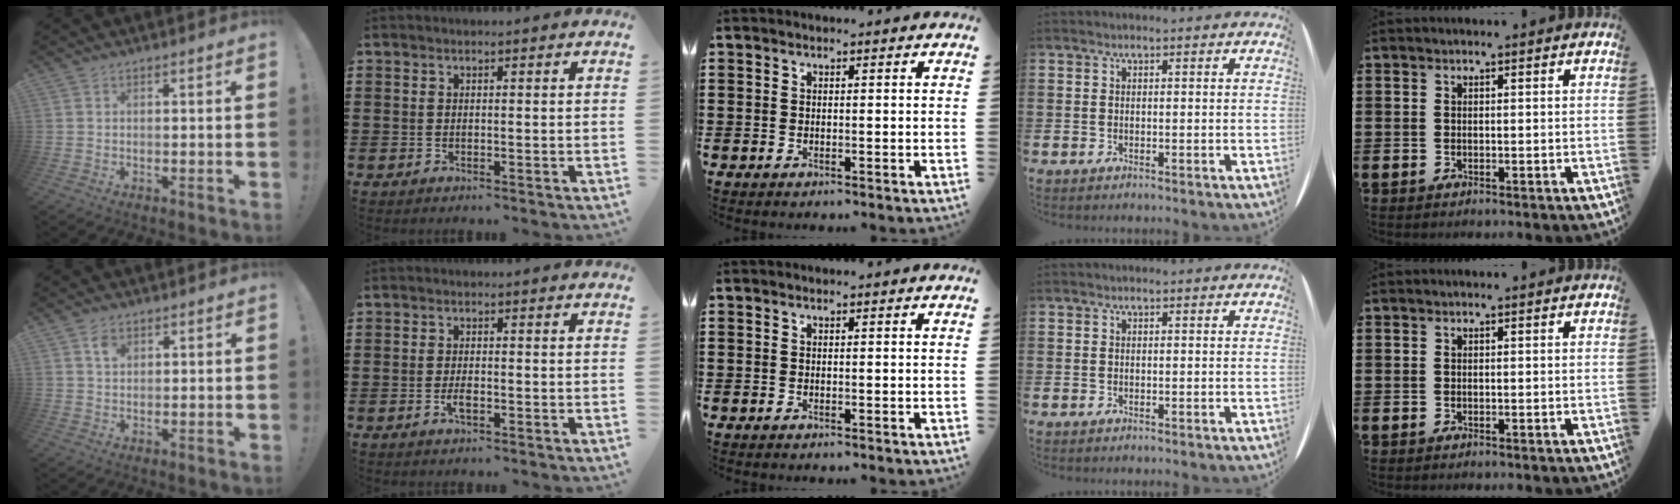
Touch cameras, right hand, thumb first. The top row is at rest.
{"thumb": {"total": 3.0, "force": [1.5, 1.9, 1.8], "torque": [-0.017, -0.004, 0.023]}, "index": {"total": 2.2, "force": [-0.8, 0.7, 1.9], "torque": [-0.043, -0.003, -0.017]}}